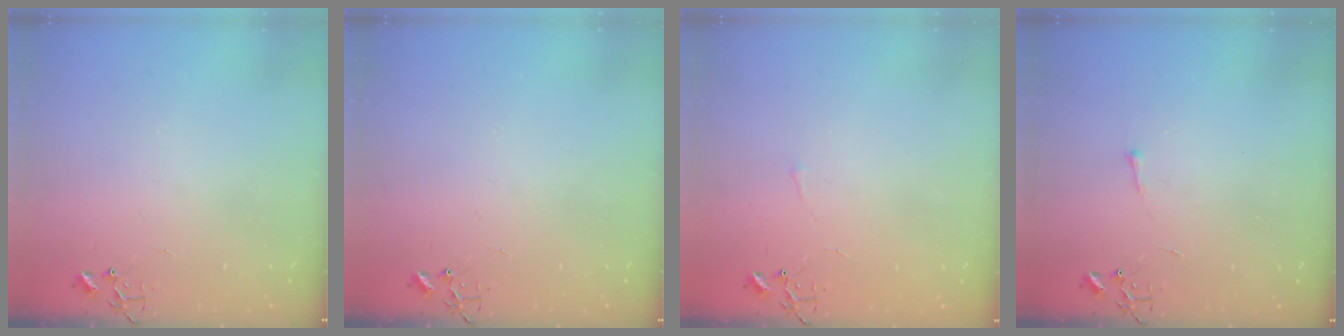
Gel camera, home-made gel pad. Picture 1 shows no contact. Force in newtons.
{"total": 0.0}
{"total": 2.7, "press": 2.7, "slide": 0.4}
{"total": 2.9, "press": 2.9, "slide": 0.4}